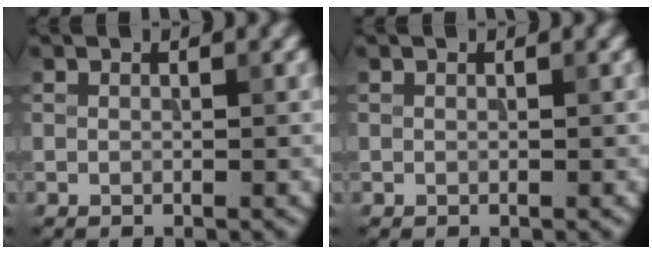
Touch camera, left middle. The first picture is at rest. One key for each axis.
{"total": 0.0}